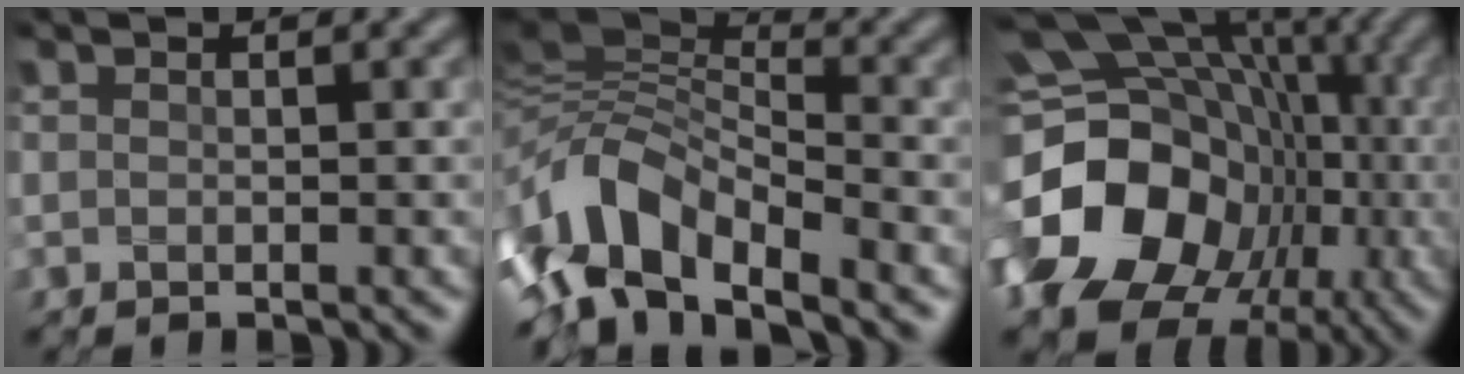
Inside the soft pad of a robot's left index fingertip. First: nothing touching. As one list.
[{"total": 7.8, "force": [-5.1, 3.1, 5.1], "torque": [-0.095, 0.009, -0.111]}, {"total": 19.4, "force": [-3.4, 15.9, 10.5], "torque": [-0.187, -0.016, -0.065]}]